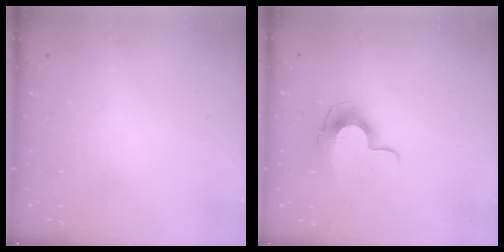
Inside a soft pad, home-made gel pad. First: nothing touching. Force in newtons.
{"total": 10.0, "press": 9.9, "slide": 0.7}